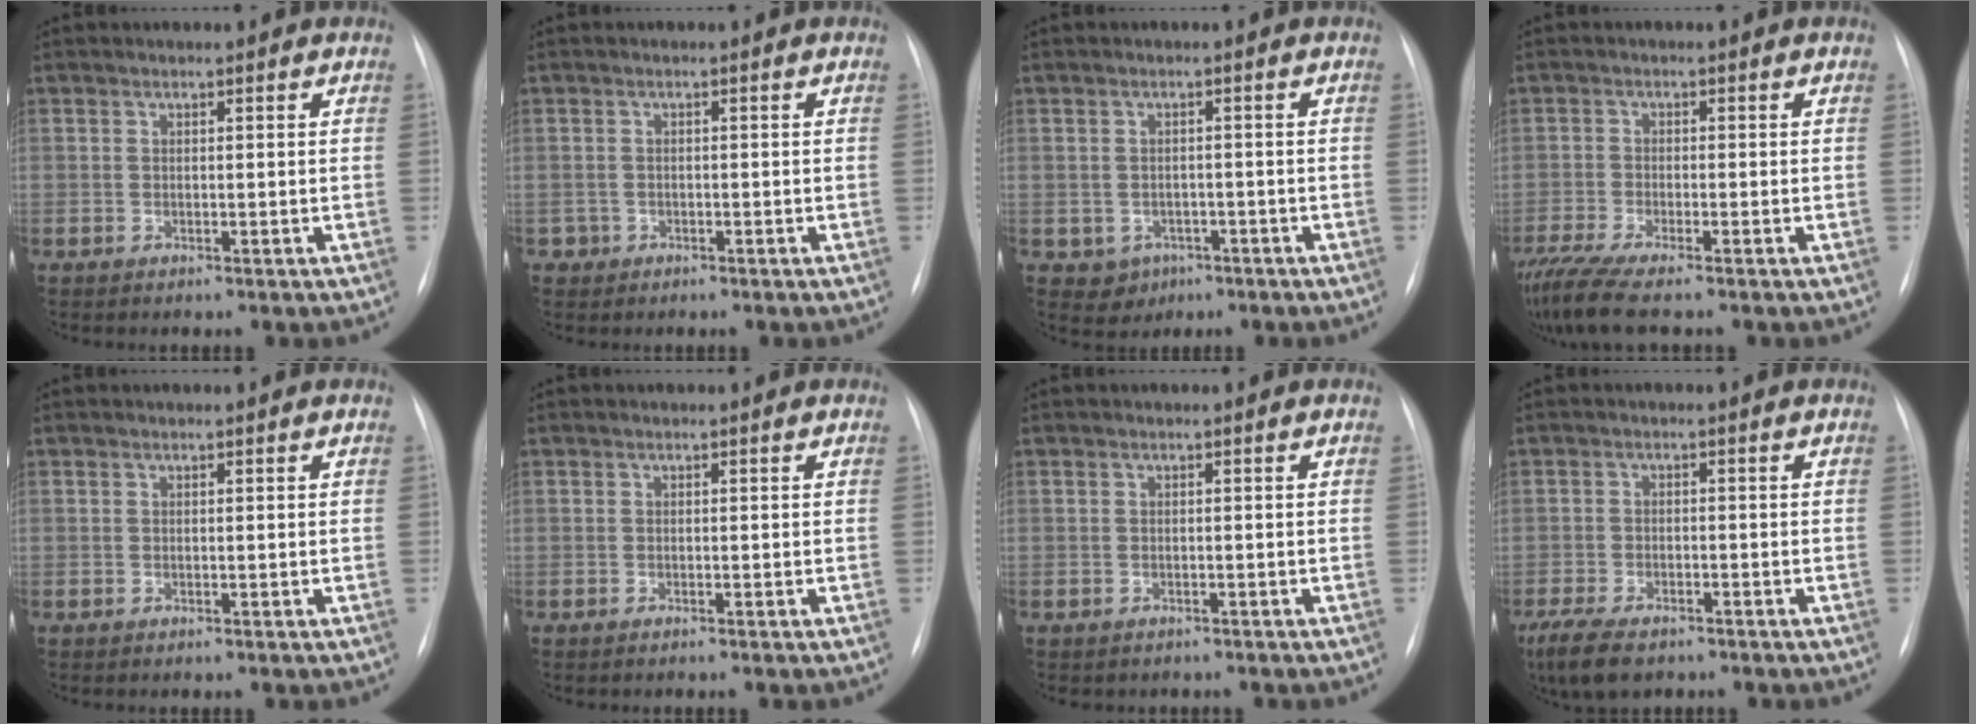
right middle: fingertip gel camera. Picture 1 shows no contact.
{"total": 1.2, "force": [-0.6, 1.0, -0.2], "torque": [-0.001, 0.004, -0.011]}
{"total": 3.4, "force": [-1.5, 3.0, 0.7], "torque": [-0.012, 0.005, -0.010]}
{"total": 7.5, "force": [-6.1, 0.0, 4.3], "torque": [-0.089, -0.024, -0.107]}
{"total": 0.0}
{"total": 0.0}
{"total": 1.4, "force": [-1.3, 0.7, 0.2], "torque": [-0.014, -0.002, -0.014]}
{"total": 8.5, "force": [-6.2, 3.3, 4.7], "torque": [-0.093, -0.016, -0.099]}